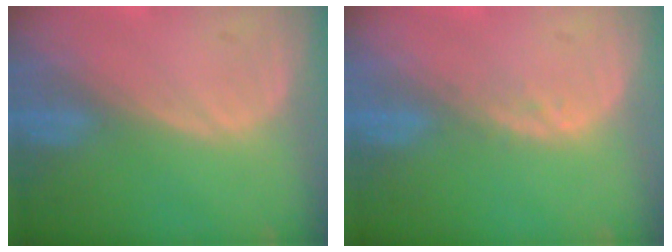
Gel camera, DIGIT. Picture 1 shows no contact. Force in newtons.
{"total": 1.0, "press": 1.0, "slide": 0.2}